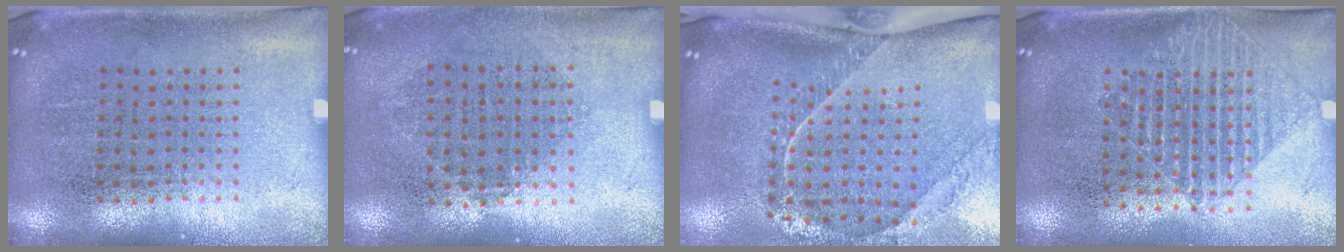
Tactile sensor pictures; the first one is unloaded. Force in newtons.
{"total": 0.8, "press": 0.7, "slide": 0.3}
{"total": 2.4, "press": 1.7, "slide": 1.8}
{"total": 1.5, "press": 1.3, "slide": 0.7}